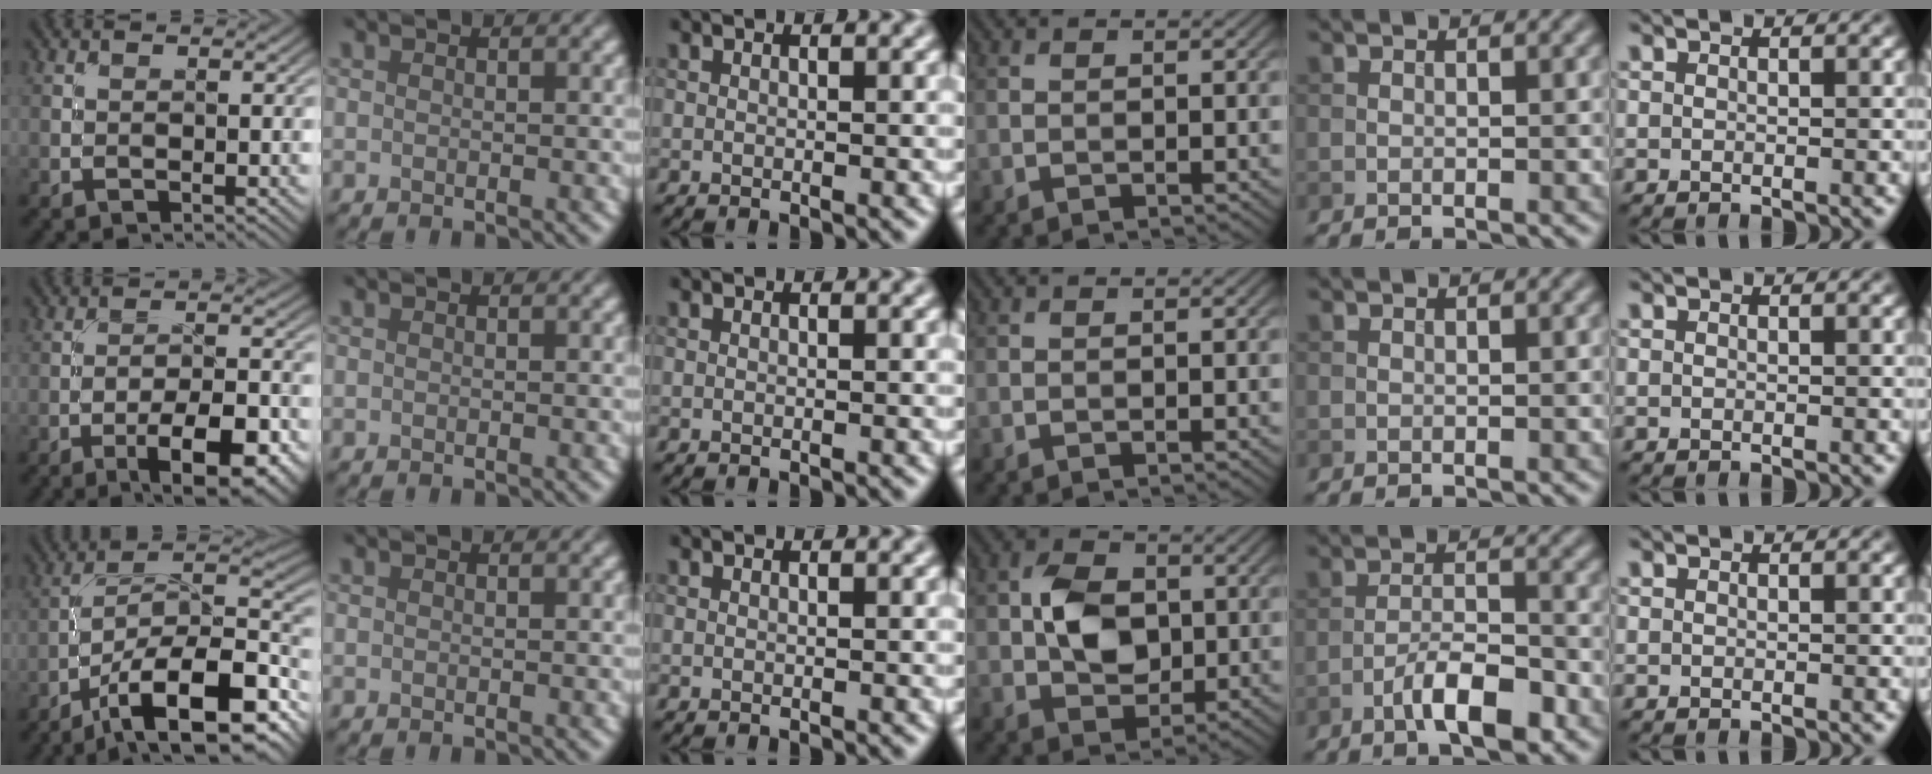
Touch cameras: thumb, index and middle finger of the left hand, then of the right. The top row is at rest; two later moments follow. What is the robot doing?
{"motion": "screw", "object": "medicine bottle"}